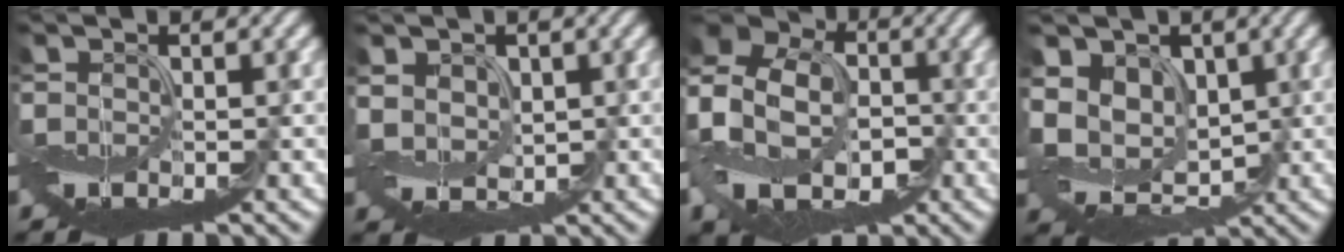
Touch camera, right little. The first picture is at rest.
{"total": 3.0, "force": [1.1, 2.5, 1.4], "torque": [-0.040, 0.000, 0.022]}
{"total": 13.1, "force": [-1.8, 10.5, 7.6], "torque": [-0.186, -0.004, -0.054]}
{"total": 8.0, "force": [1.9, 6.3, 4.5], "torque": [-0.097, 0.002, 0.023]}